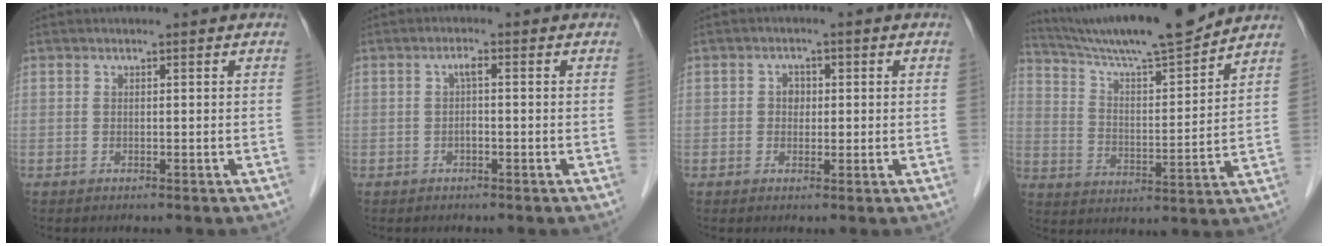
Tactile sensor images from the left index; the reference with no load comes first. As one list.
[{"total": 1.6, "force": [-0.2, 0.4, 1.6], "torque": [-0.030, 0.007, -0.003]}, {"total": 2.3, "force": [0.1, 1.9, 1.3], "torque": [-0.020, 0.009, 0.002]}, {"total": 16.3, "force": [14.8, 0.3, 6.7], "torque": [-0.121, 0.000, 0.242]}]